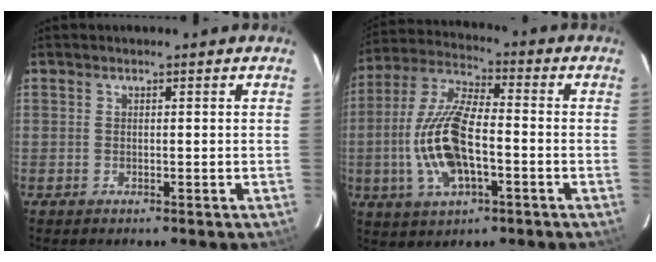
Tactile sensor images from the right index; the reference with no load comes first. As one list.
[{"total": 15.1, "force": [-3.2, 6.1, 13.5], "torque": [-0.285, 0.001, -0.062]}]